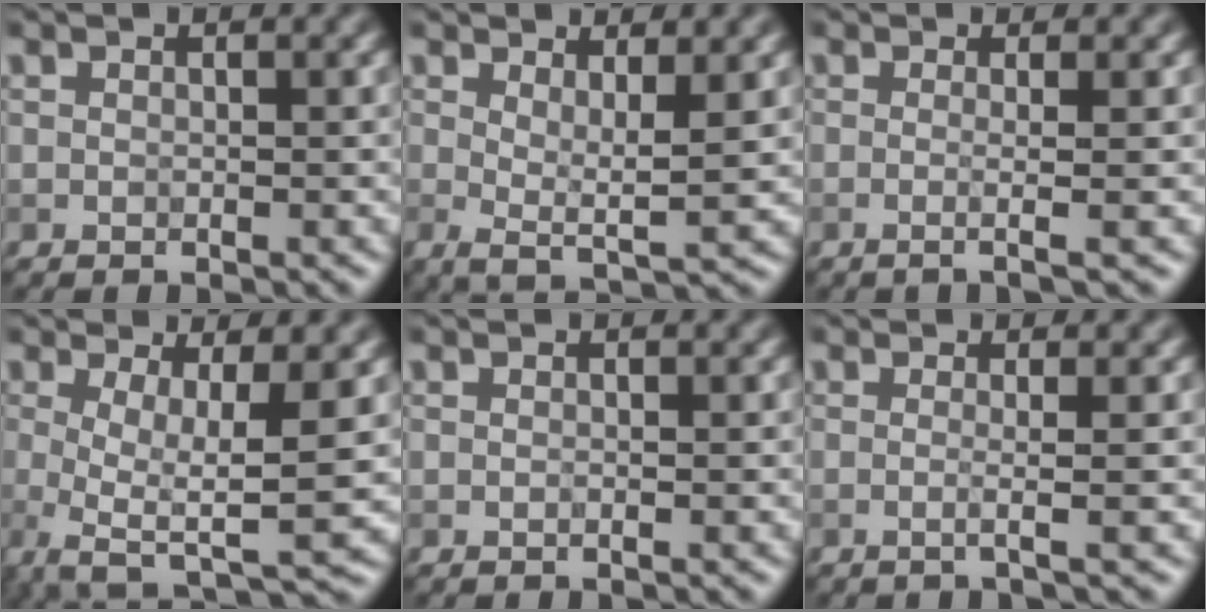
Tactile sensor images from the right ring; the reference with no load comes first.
{"total": 3.4, "force": [1.1, 0.9, 3.1], "torque": [-0.049, -0.012, 0.018]}
{"total": 2.6, "force": [0.0, 0.9, 2.4], "torque": [-0.026, -0.002, -0.030]}
{"total": 7.0, "force": [-0.7, 2.2, 6.6], "torque": [-0.108, -0.009, -0.014]}
{"total": 0.0}
{"total": 2.1, "force": [0.0, 0.8, 2.0], "torque": [-0.024, -0.002, -0.020]}